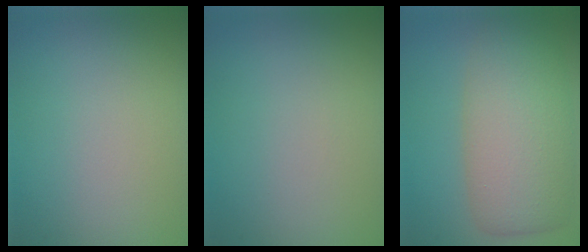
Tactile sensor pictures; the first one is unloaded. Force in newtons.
{"total": 0.0}
{"total": 8.0, "press": 8.0, "slide": 0.5}